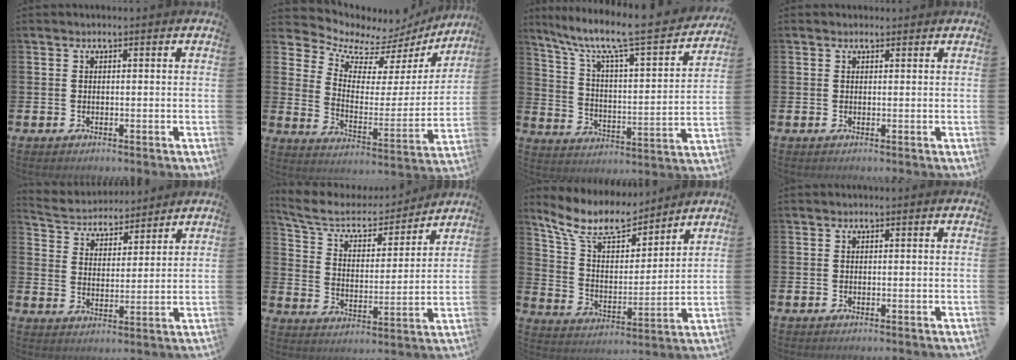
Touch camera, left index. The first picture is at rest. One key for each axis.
{"total": 7.4, "fx": 6.4, "fy": 3.5, "fz": 1.2, "tx": -0.049, "ty": -0.058, "tz": 0.106}
{"total": 8.0, "fx": 7.5, "fy": 0.0, "fz": 2.8, "tx": -0.080, "ty": -0.066, "tz": 0.121}
{"total": 0.7, "fx": 0.6, "fy": 0.4, "fz": 0.0, "tx": 0.014, "ty": 0.000, "tz": 0.008}
{"total": 4.4, "fx": 4.2, "fy": 1.3, "fz": -0.4, "tx": -0.016, "ty": -0.034, "tz": 0.069}
{"total": 7.7, "fx": 6.8, "fy": 3.0, "fz": 2.2, "tx": -0.074, "ty": -0.052, "tz": 0.113}
{"total": 10.0, "fx": 8.9, "fy": 3.2, "fz": 3.3, "tx": -0.099, "ty": -0.056, "tz": 0.157}
{"total": 0.0}